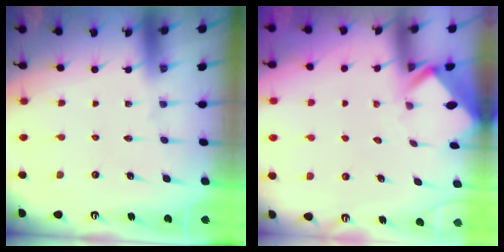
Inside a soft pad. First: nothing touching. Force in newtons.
{"total": 2.5, "press": 2.5, "slide": 0.1}